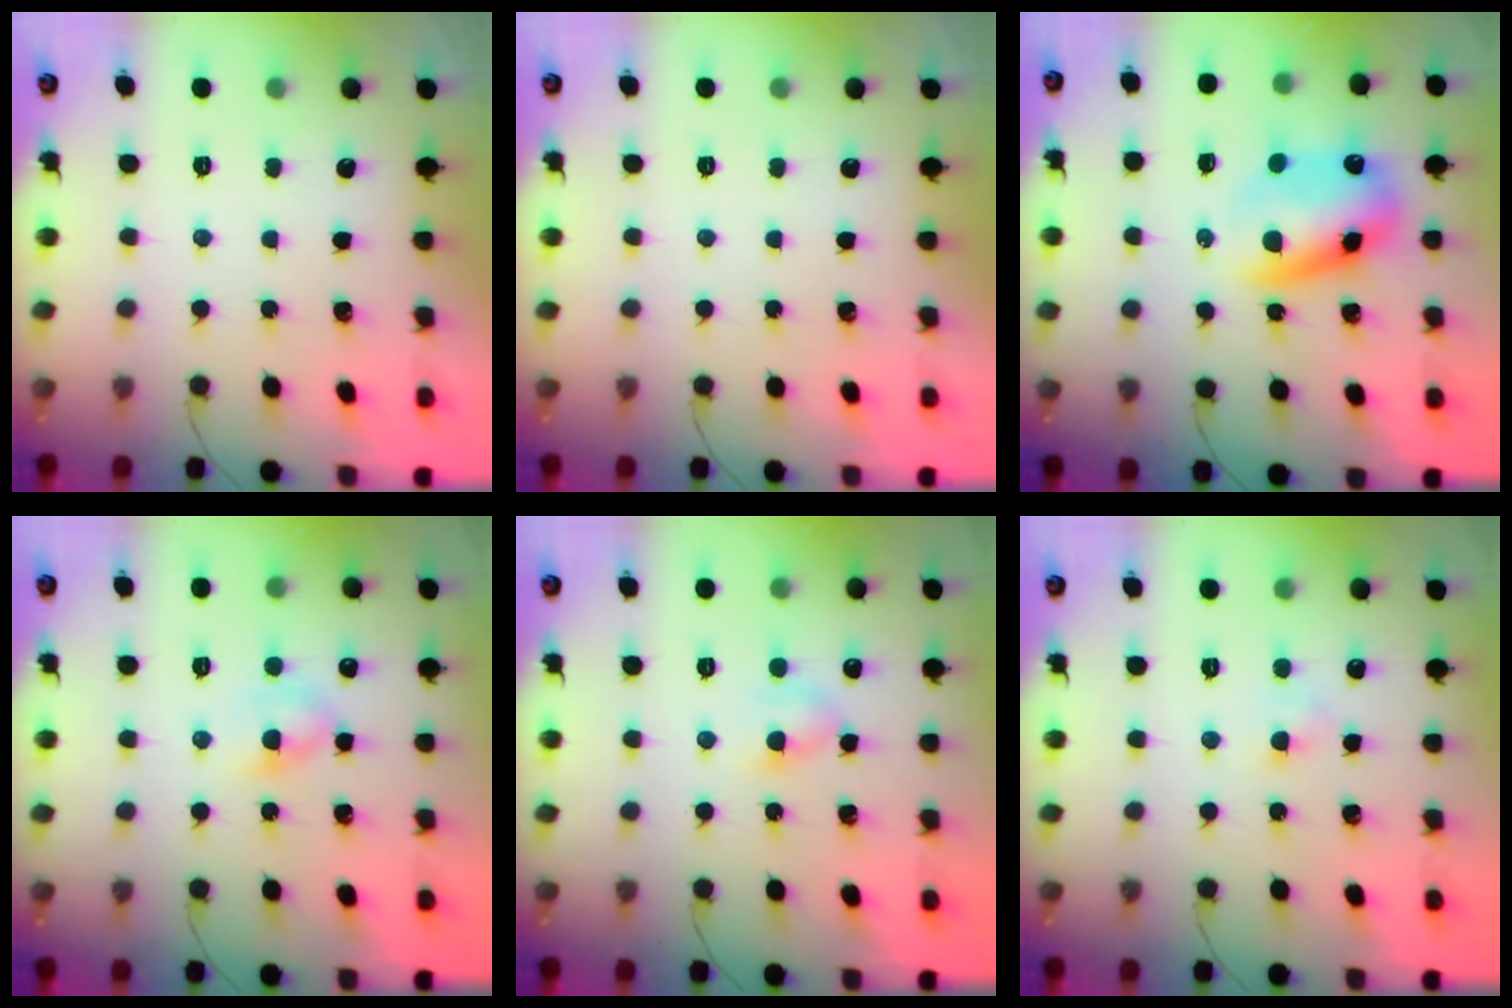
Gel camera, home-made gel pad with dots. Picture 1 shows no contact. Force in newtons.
{"total": 0.0}
{"total": 10.6, "press": 10.4, "slide": 2.5}
{"total": 4.9, "press": 4.6, "slide": 1.5}
{"total": 4.4, "press": 4.2, "slide": 1.4}
{"total": 2.8, "press": 2.6, "slide": 1.0}